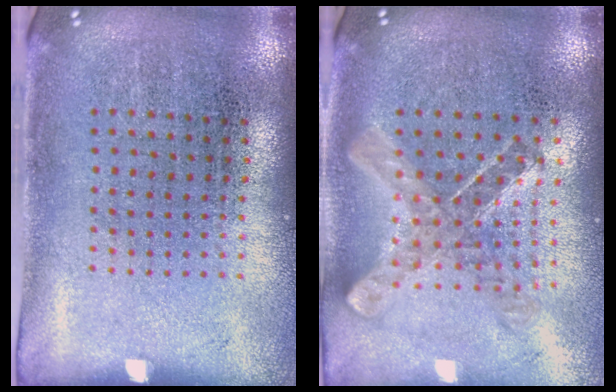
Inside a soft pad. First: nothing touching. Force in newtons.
{"total": 0.9, "press": 0.9, "slide": 0.0}